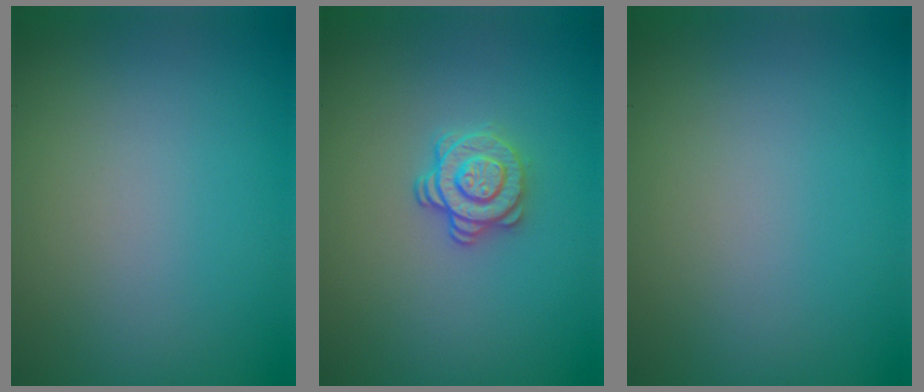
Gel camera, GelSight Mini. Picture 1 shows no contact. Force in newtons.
{"total": 2.4, "press": 2.0, "slide": 1.4}
{"total": 0.0}